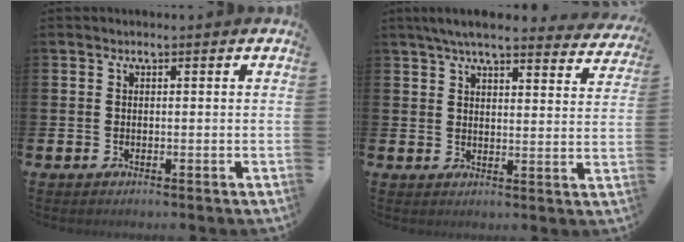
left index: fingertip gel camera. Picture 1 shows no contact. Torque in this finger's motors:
{"motor_torque": [1.13, -1.01, 0.72, 0.21]}